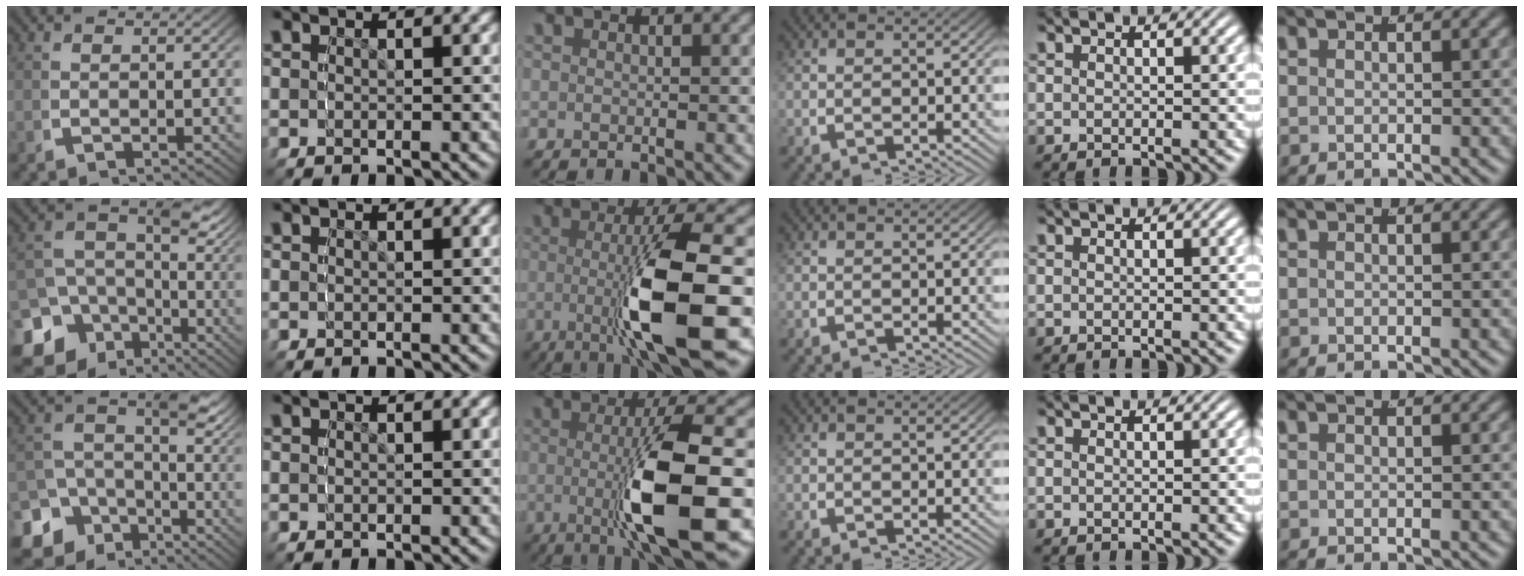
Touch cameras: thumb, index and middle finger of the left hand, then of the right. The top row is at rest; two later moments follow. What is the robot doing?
{"motion": "grasp_and_lifting", "object": "cloth"}